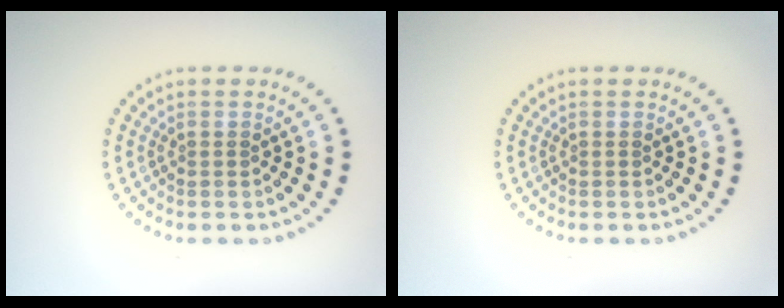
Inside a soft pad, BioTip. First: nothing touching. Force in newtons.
{"total": 0.0}